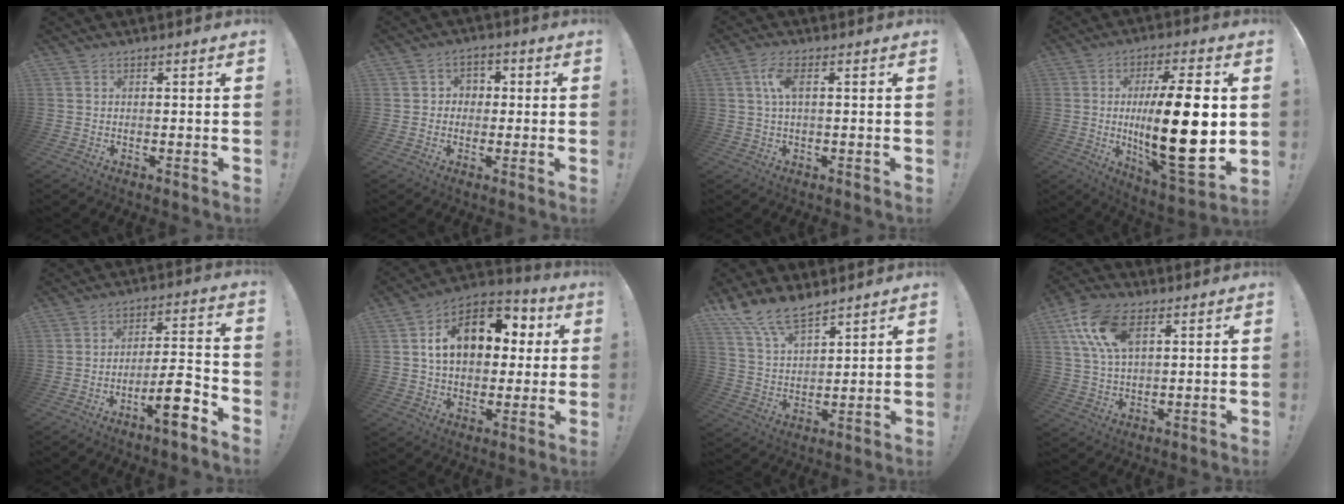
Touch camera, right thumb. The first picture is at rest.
{"total": 4.0, "force": [-0.7, 3.8, 1.1], "torque": [-0.019, 0.013, -0.012]}
{"total": 5.1, "force": [1.1, 1.7, 4.7], "torque": [-0.082, 0.001, 0.018]}
{"total": 24.3, "force": [0.6, 7.2, 23.1], "torque": [-0.396, -0.020, 0.008]}
{"total": 11.1, "force": [-6.5, 2.6, 8.6], "torque": [-0.126, 0.038, -0.110]}
{"total": 17.2, "force": [4.8, 11.7, 11.6], "torque": [-0.170, -0.008, 0.087]}
{"total": 11.9, "force": [9.7, 4.7, 5.0], "torque": [-0.112, -0.055, 0.188]}
{"total": 14.2, "force": [6.2, 8.1, 9.8], "torque": [-0.179, -0.013, 0.117]}